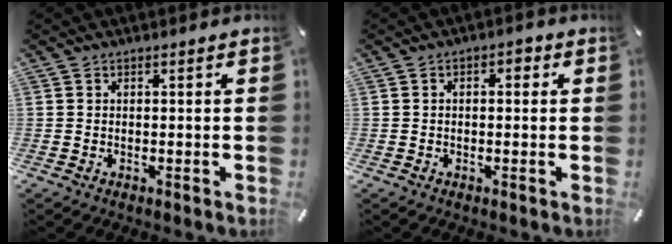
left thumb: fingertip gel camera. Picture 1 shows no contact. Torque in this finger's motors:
{"motor_torque": [-0.04, 0.04, 0.13, 0.13, 0.00]}